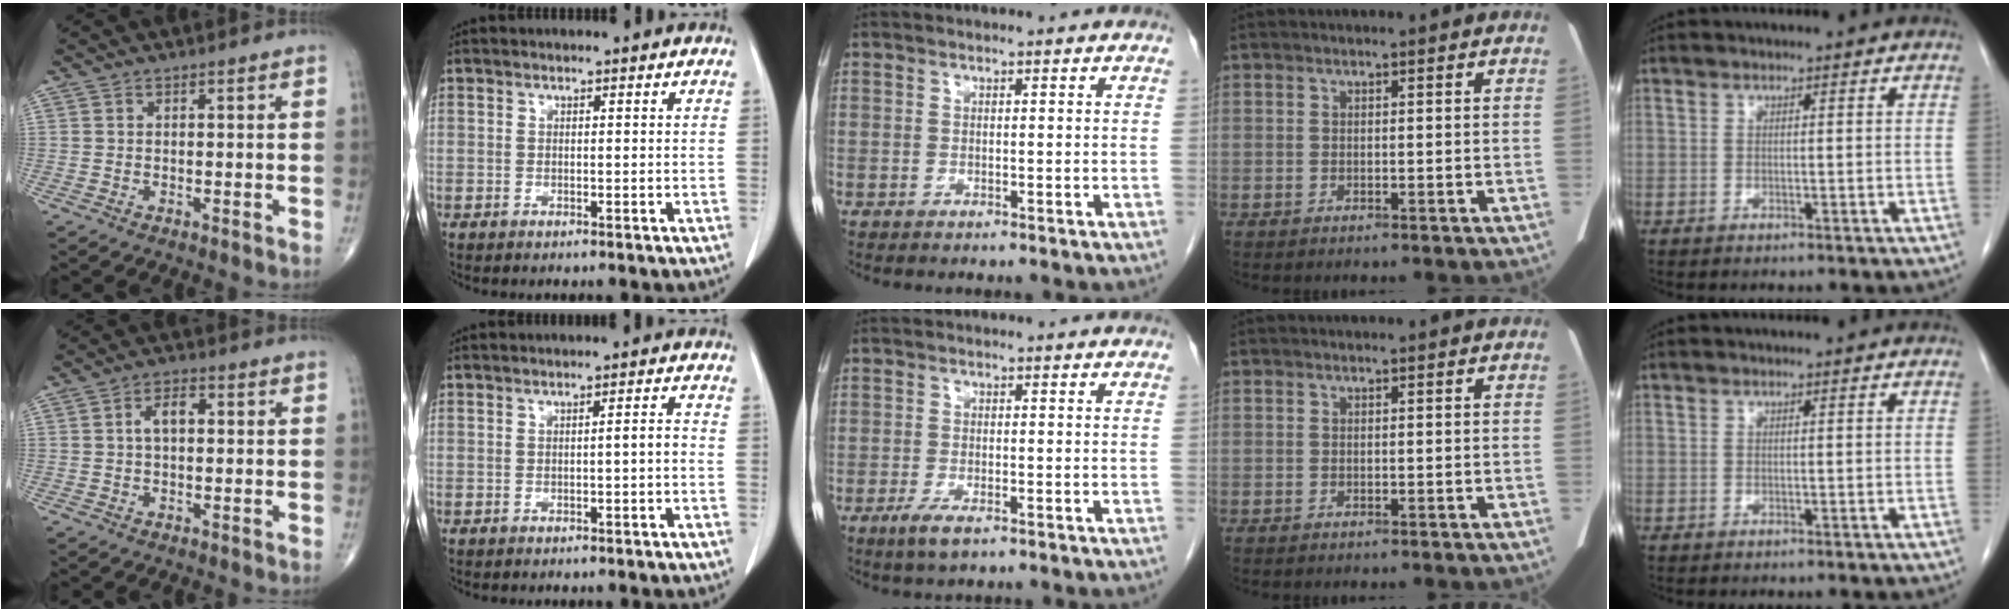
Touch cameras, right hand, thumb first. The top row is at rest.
{"thumb": {"total": 4.0, "force": [0.4, 2.2, 3.4], "torque": [-0.061, 0.013, 0.003]}, "index": {"total": 1.5, "force": [-0.5, 0.0, 1.4], "torque": [-0.020, 0.003, -0.007]}, "middle": {"total": 3.2, "force": [-1.9, 0.8, 2.5], "torque": [-0.054, -0.007, -0.032]}}